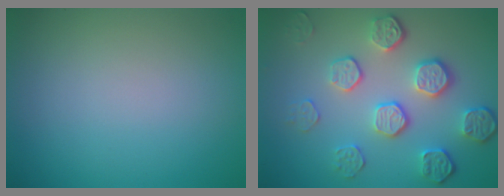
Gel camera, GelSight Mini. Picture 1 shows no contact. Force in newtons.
{"total": 5.3, "press": 4.0, "slide": 3.5}